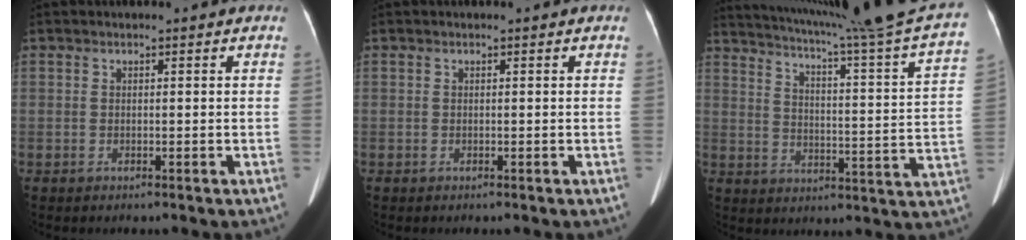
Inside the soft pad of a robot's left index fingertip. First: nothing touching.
{"total": 0.0}
{"total": 25.9, "force": [22.5, -2.2, 12.7], "torque": [-0.204, -0.075, 0.285]}